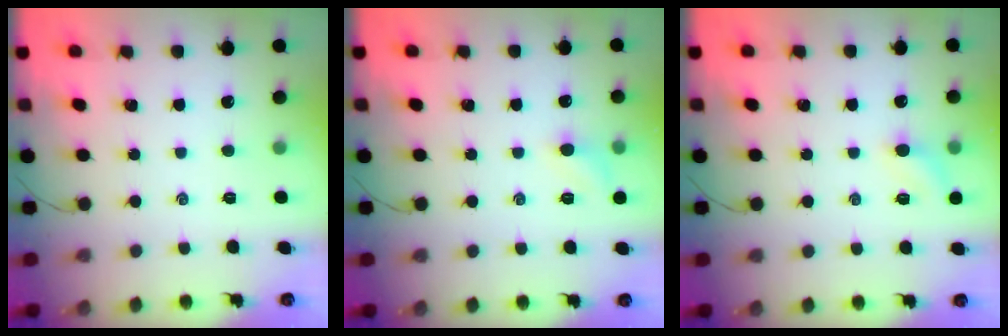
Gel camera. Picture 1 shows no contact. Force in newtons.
{"total": 6.1, "press": 5.8, "slide": 2.0}
{"total": 6.6, "press": 6.4, "slide": 1.6}